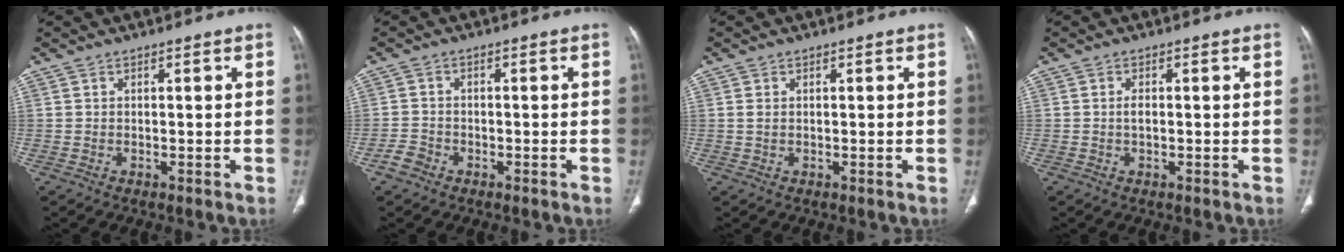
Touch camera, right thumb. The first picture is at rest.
{"total": 2.7, "force": [-1.7, 2.0, 0.8], "torque": [-0.011, 0.012, -0.033]}
{"total": 0.9, "force": [0.1, 0.6, 0.7], "torque": [-0.017, 0.004, 0.006]}
{"total": 1.4, "force": [-0.1, 0.7, 1.2], "torque": [-0.022, 0.001, -0.004]}